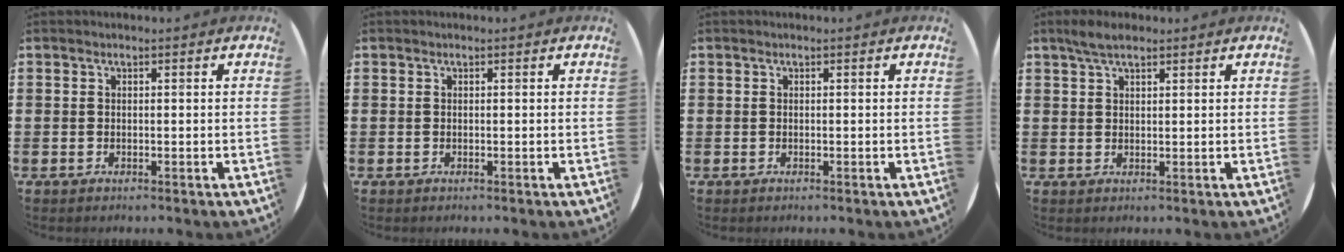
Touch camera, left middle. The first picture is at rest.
{"total": 0.0}
{"total": 0.0}
{"total": 2.9, "force": [2.2, 0.8, 1.7], "torque": [-0.028, 0.004, 0.037]}